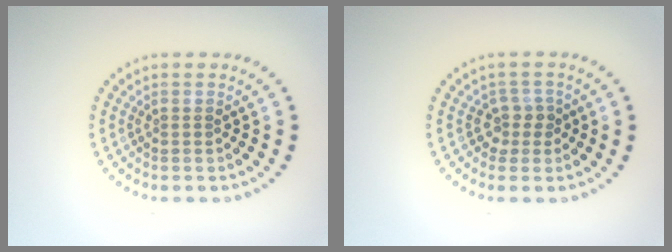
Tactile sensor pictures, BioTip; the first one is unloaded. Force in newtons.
{"total": 1.7, "press": 1.3, "slide": 1.1}